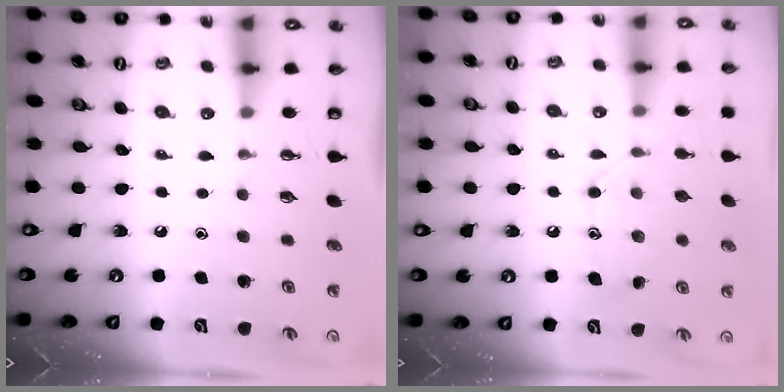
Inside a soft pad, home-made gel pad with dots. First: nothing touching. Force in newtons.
{"total": 12.6, "press": 12.5, "slide": 0.7}